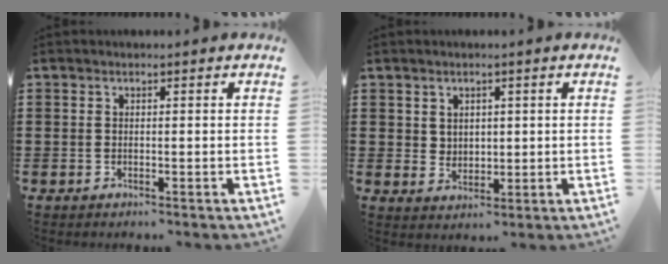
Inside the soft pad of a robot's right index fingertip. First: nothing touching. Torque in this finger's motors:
{"motor_torque": [-0.42, 0.59, -0.05, -0.01]}